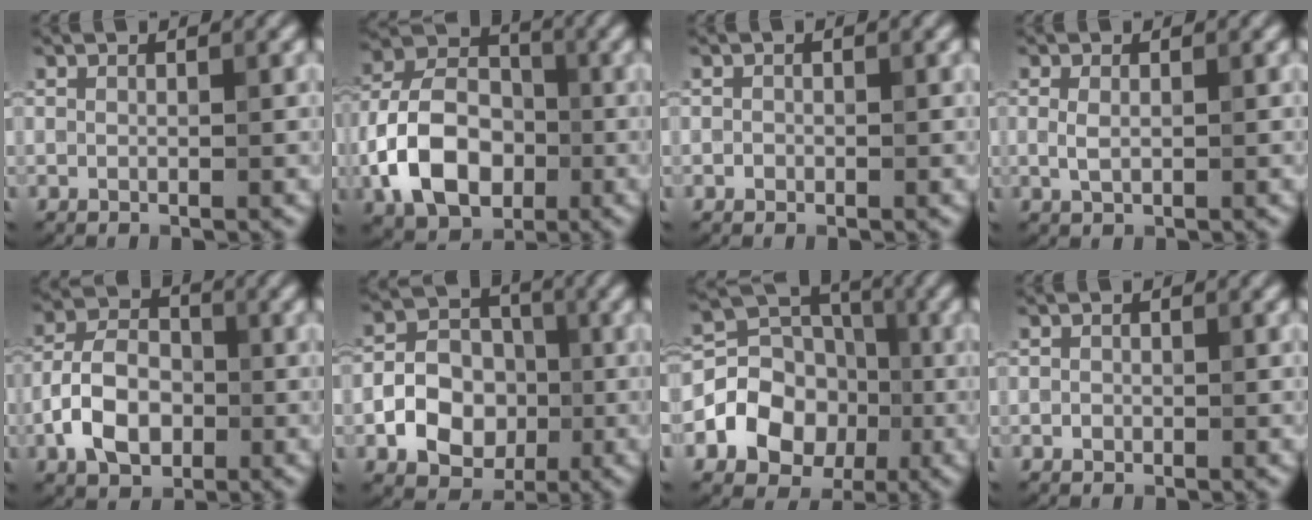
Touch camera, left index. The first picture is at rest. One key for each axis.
{"total": 8.6, "fx": -2.7, "fy": 6.0, "fz": 5.6, "tx": -0.103, "ty": 0.009, "tz": -0.061}
{"total": 0.5, "fx": -0.2, "fy": 0.4, "fz": 0.1, "tx": 0.001, "ty": -0.003, "tz": -0.005}
{"total": 1.3, "fx": 0.1, "fy": 0.7, "fz": 1.1, "tx": -0.026, "ty": -0.002, "tz": 0.003}
{"total": 5.7, "fx": -1.8, "fy": 3.8, "fz": 3.8, "tx": -0.067, "ty": 0.007, "tz": -0.039}
{"total": 6.4, "fx": -1.8, "fy": 5.0, "fz": 3.6, "tx": -0.044, "ty": -0.001, "tz": -0.041}
{"total": 7.1, "fx": -2.0, "fy": 5.8, "fz": 3.6, "tx": -0.054, "ty": 0.001, "tz": -0.051}
{"total": 0.5, "fx": -0.2, "fy": 0.5, "fz": 0.1, "tx": 0.001, "ty": -0.003, "tz": -0.004}